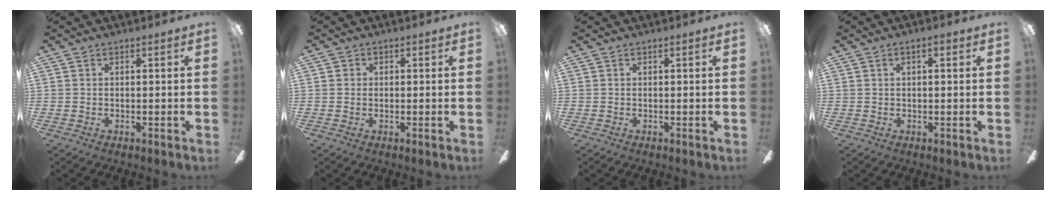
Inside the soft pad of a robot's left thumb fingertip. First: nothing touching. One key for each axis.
{"total": 1.1, "fx": 0.2, "fy": 1.1, "fz": 0.1, "tx": -0.002, "ty": 0.005, "tz": 0.002}
{"total": 0.0}
{"total": 2.1, "fx": 1.1, "fy": 0.8, "fz": 1.6, "tx": -0.018, "ty": -0.002, "tz": 0.015}